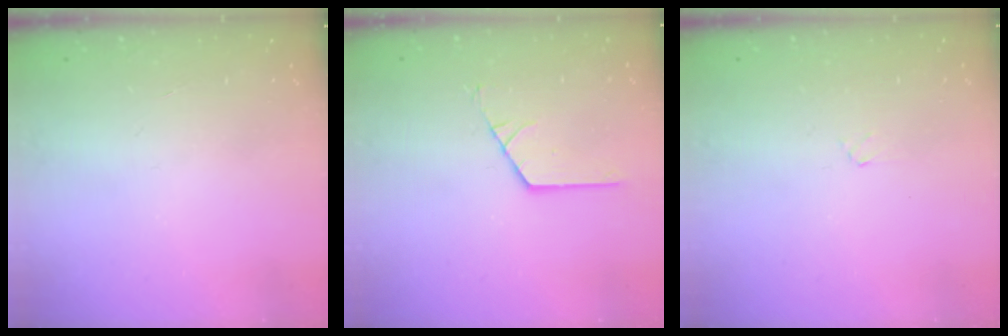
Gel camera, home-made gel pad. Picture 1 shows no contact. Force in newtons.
{"total": 2.9, "press": 2.9, "slide": 0.2}
{"total": 0.9, "press": 0.9, "slide": 0.2}